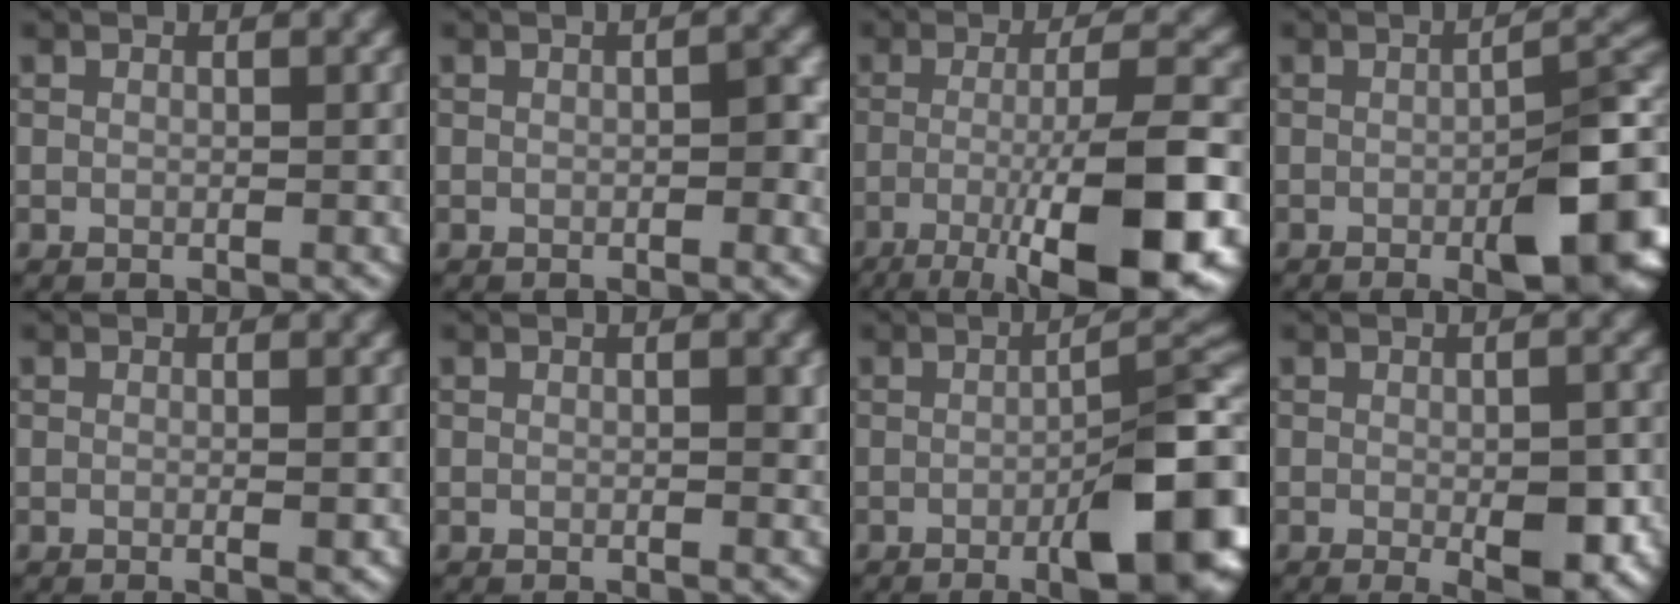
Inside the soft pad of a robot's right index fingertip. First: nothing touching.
{"total": 1.8, "force": [-0.3, 0.6, 1.7], "torque": [-0.021, 0.003, -0.005]}
{"total": 11.8, "force": [-4.8, 2.7, 10.5], "torque": [-0.158, -0.001, -0.080]}
{"total": 9.0, "force": [-2.7, 2.4, 8.3], "torque": [-0.107, 0.001, -0.040]}
{"total": 1.2, "force": [-0.1, 0.2, 1.1], "torque": [-0.014, -0.001, -0.004]}
{"total": 0.8, "force": [0.0, 0.2, 0.8], "torque": [-0.011, -0.001, 0.000]}
{"total": 10.2, "force": [-3.2, 2.5, 9.4], "torque": [-0.120, 0.000, -0.043]}
{"total": 4.9, "force": [-1.3, 1.6, 4.5], "torque": [-0.063, -0.006, -0.014]}